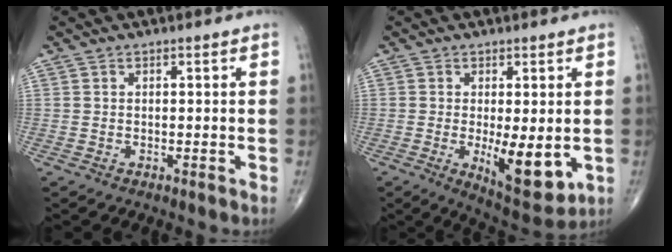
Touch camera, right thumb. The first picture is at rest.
{"total": 10.2, "force": [-1.6, 3.8, 9.4], "torque": [-0.127, -0.028, -0.012]}